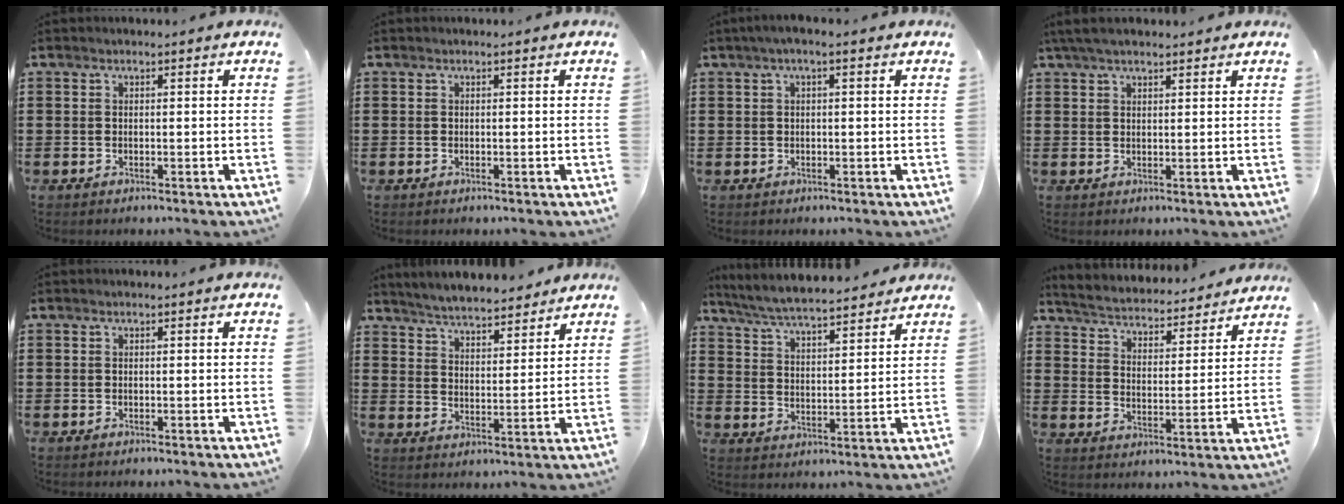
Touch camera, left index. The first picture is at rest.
{"total": 0.0}
{"total": 1.5, "force": [0.0, 0.2, 1.5], "torque": [-0.022, -0.001, -0.001]}
{"total": 3.3, "force": [2.5, 0.9, 2.0], "torque": [-0.044, 0.005, 0.048]}
{"total": 0.0}
{"total": 4.8, "force": [4.8, 0.2, 0.5], "torque": [-0.030, -0.024, 0.085]}
{"total": 6.0, "force": [5.8, 0.2, 1.7], "torque": [-0.058, -0.032, 0.100]}
{"total": 3.6, "force": [3.6, -0.1, 0.2], "torque": [-0.027, -0.032, 0.053]}